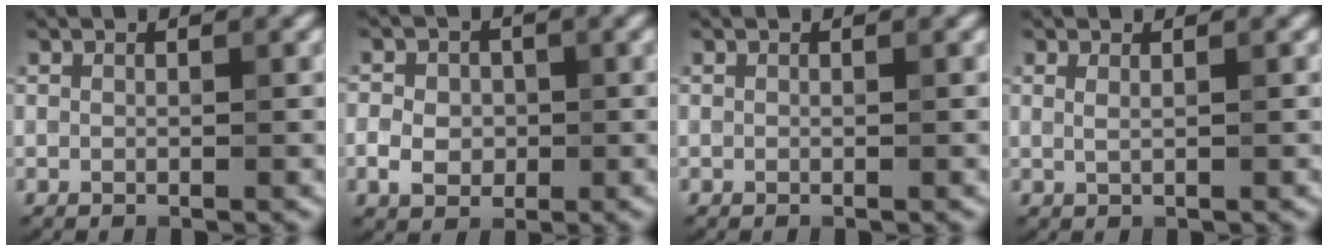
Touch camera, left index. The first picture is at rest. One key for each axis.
{"total": 3.1, "fx": -0.5, "fy": 2.6, "fz": 1.7, "tx": -0.028, "ty": -0.001, "tz": -0.012}
{"total": 0.0}
{"total": 0.9, "fx": 0.4, "fy": 0.4, "fz": 0.7, "tx": -0.010, "ty": -0.002, "tz": 0.005}